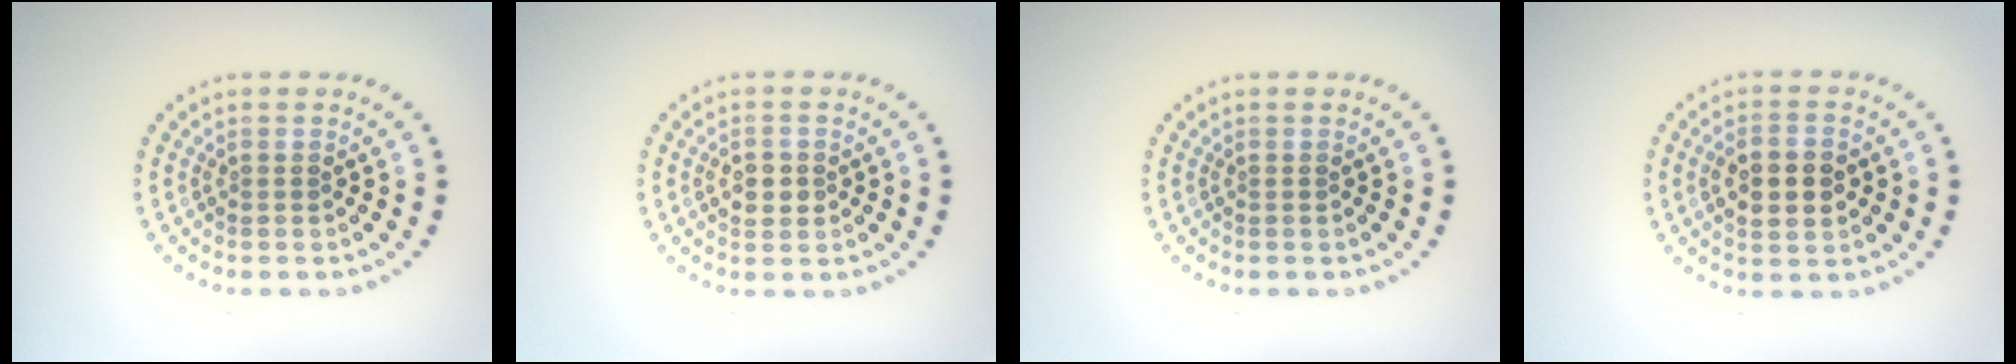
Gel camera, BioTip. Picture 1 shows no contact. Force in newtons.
{"total": 2.4, "press": 2.4, "slide": 0.0}
{"total": 0.0}
{"total": 4.2, "press": 4.2, "slide": 0.1}